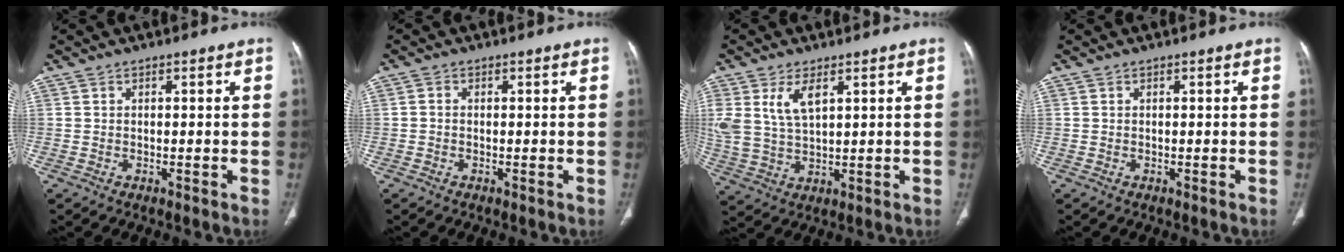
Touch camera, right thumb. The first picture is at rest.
{"total": 0.7, "force": [-0.2, 0.6, 0.4], "torque": [-0.005, 0.001, -0.006]}
{"total": 8.6, "force": [3.5, 4.4, 6.5], "torque": [-0.138, -0.007, 0.079]}
{"total": 0.0}